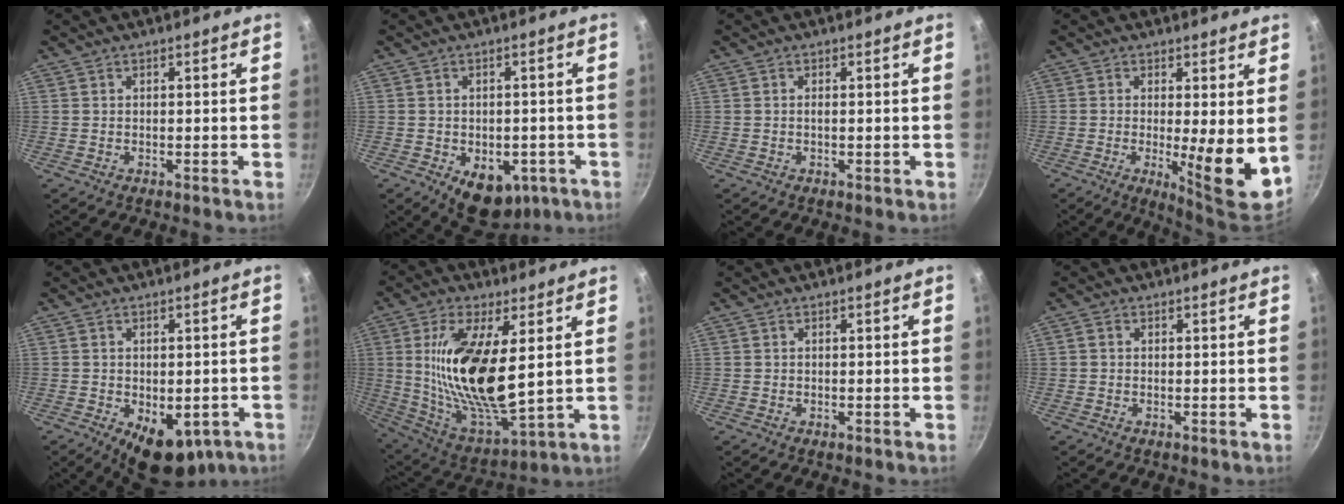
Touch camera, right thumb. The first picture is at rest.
{"total": 10.6, "force": [-3.9, 6.9, 7.0], "torque": [-0.055, 0.001, -0.037]}
{"total": 0.8, "force": [-0.1, 0.3, 0.7], "torque": [-0.013, 0.001, -0.002]}
{"total": 9.9, "force": [0.0, 2.0, 9.7], "torque": [-0.134, -0.028, 0.004]}
{"total": 10.3, "force": [-4.0, 5.9, 7.5], "torque": [-0.064, 0.002, -0.038]}
{"total": 21.3, "force": [3.9, 8.2, 19.2], "torque": [-0.363, -0.035, 0.080]}
{"total": 0.0}
{"total": 1.0, "force": [0.0, 0.9, 0.5], "torque": [-0.010, 0.005, 0.000]}